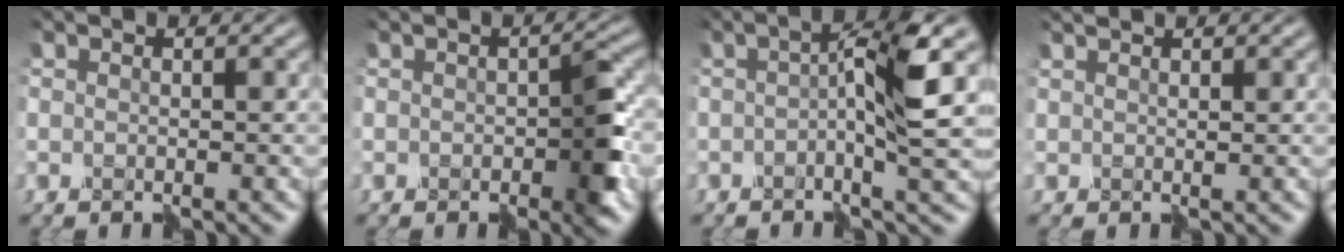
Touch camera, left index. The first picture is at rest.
{"total": 4.2, "force": [-1.2, 1.9, 3.6], "torque": [-0.058, 0.002, -0.021]}
{"total": 5.7, "force": [-0.1, 0.6, 5.6], "torque": [-0.092, 0.012, -0.010]}
{"total": 0.8, "force": [0.7, -0.2, -0.2], "torque": [0.003, 0.006, 0.011]}